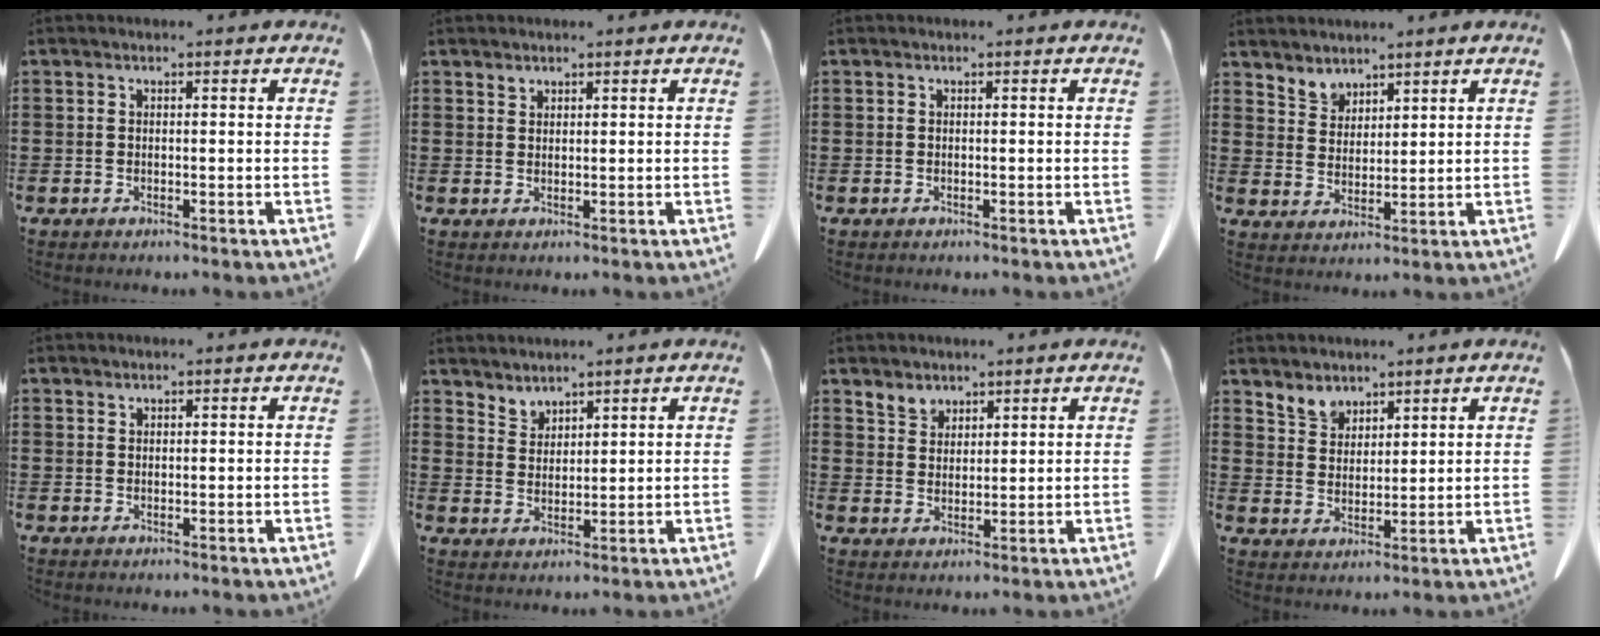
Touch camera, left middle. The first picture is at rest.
{"total": 1.2, "force": [1.0, 0.5, 0.2], "torque": [-0.008, 0.001, 0.021]}
{"total": 0.0}
{"total": 3.4, "force": [3.1, 1.4, -0.1], "torque": [-0.011, -0.003, 0.059]}
{"total": 0.6, "force": [0.6, 0.2, 0.1], "torque": [-0.004, 0.000, 0.012]}
{"total": 2.8, "force": [2.7, 0.6, -0.3], "torque": [-0.003, -0.006, 0.053]}
{"total": 3.0, "force": [2.6, 1.6, 0.2], "torque": [-0.013, 0.004, 0.050]}
{"total": 3.8, "force": [3.3, 1.9, 0.3], "torque": [-0.019, -0.001, 0.062]}